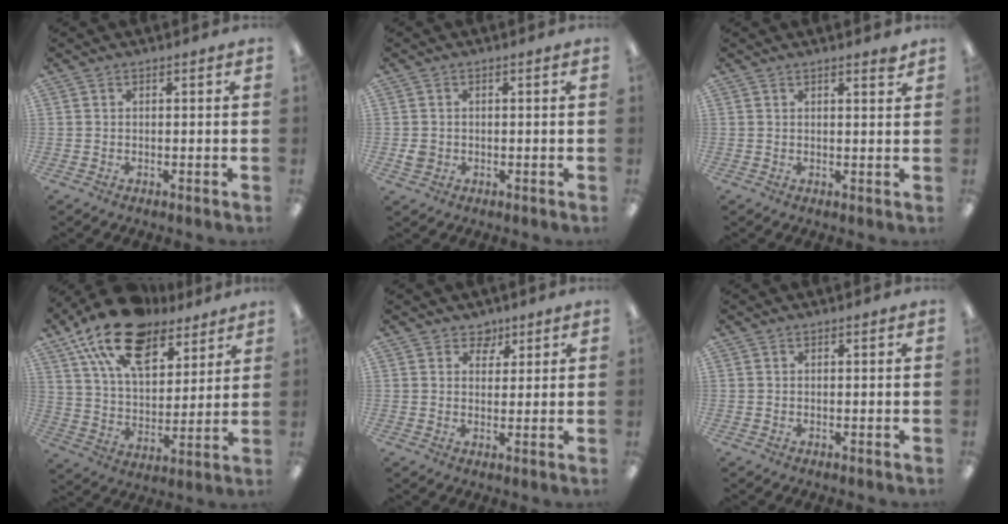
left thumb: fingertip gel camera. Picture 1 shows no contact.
{"total": 2.2, "force": [-0.1, 2.0, 0.8], "torque": [-0.007, 0.002, -0.004]}
{"total": 1.8, "force": [1.6, 0.0, 0.8], "torque": [-0.002, -0.008, 0.026]}
{"total": 20.1, "force": [13.5, 10.2, 10.7], "torque": [-0.197, -0.063, 0.243]}
{"total": 4.1, "force": [2.8, 2.9, 0.7], "torque": [0.000, -0.013, 0.047]}
{"total": 0.0}